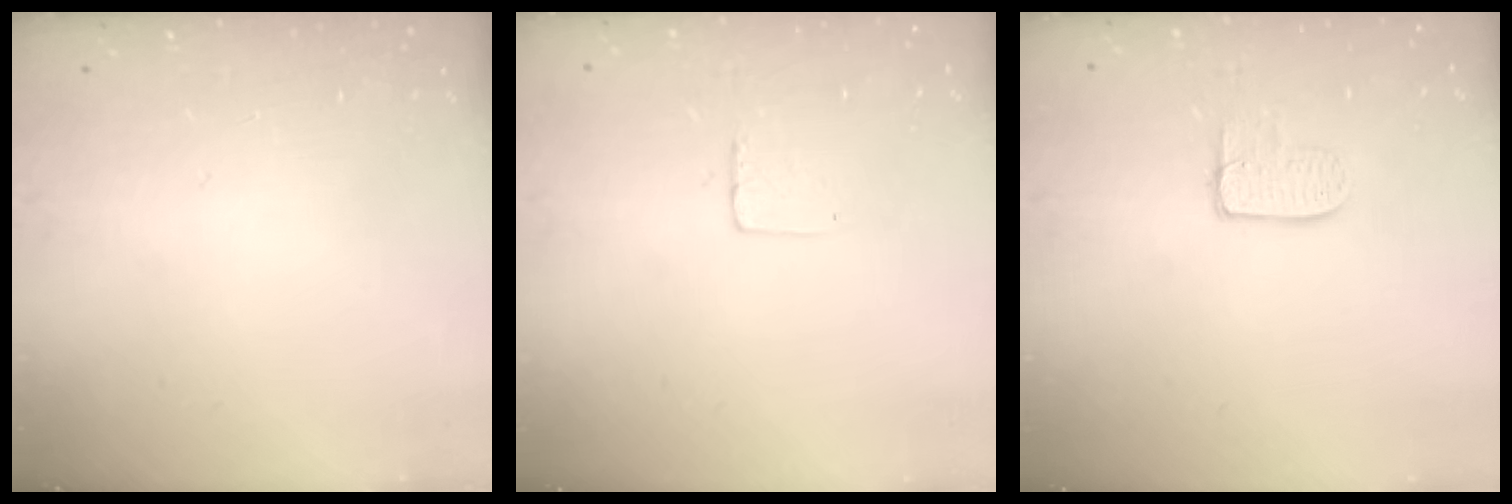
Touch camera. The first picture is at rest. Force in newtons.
{"total": 3.9, "press": 3.9, "slide": 0.3}
{"total": 6.8, "press": 6.7, "slide": 0.4}